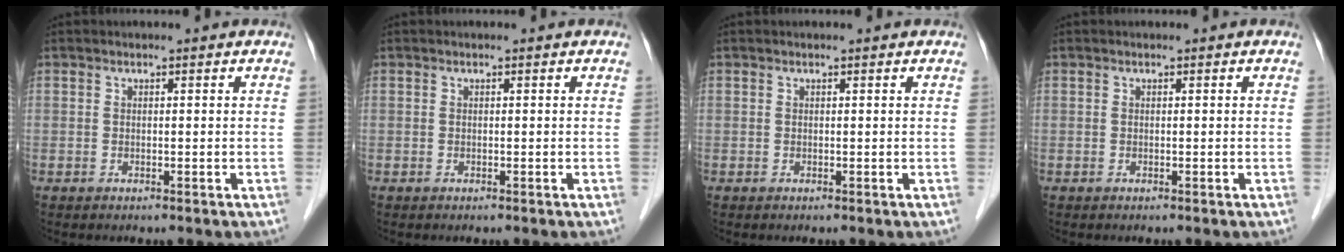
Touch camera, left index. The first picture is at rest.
{"total": 0.0}
{"total": 0.0}
{"total": 0.0}